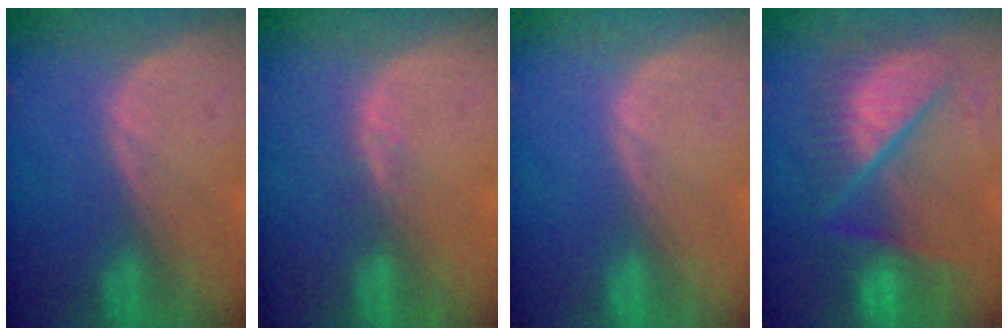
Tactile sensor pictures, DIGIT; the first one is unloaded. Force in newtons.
{"total": 1.9, "press": 1.4, "slide": 1.3}
{"total": 0.0}
{"total": 10.4, "press": 10.3, "slide": 1.3}